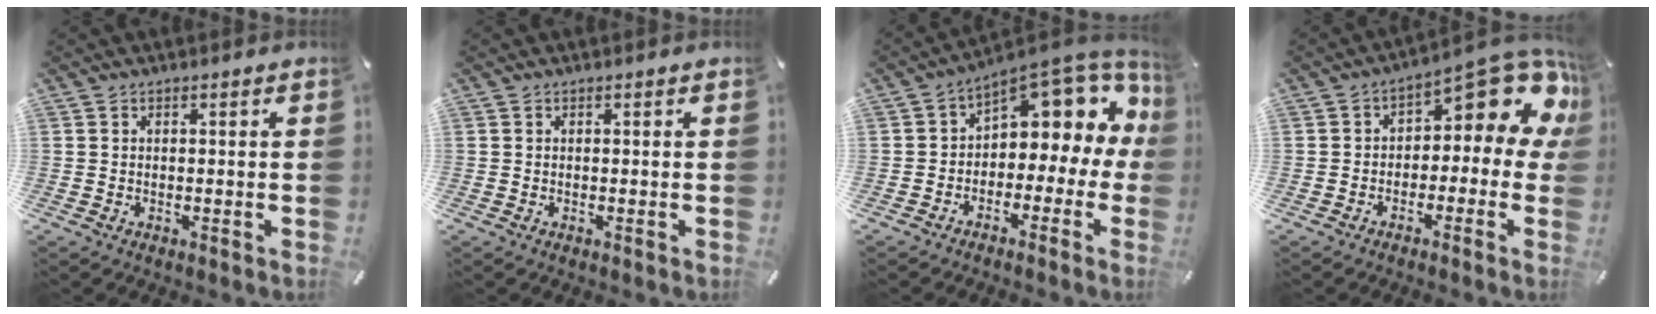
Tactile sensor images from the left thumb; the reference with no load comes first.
{"total": 0.0}
{"total": 9.7, "force": [5.8, 5.4, 5.6], "torque": [-0.080, -0.056, 0.098]}
{"total": 10.8, "force": [5.6, 4.9, 7.8], "torque": [-0.101, -0.052, 0.091]}